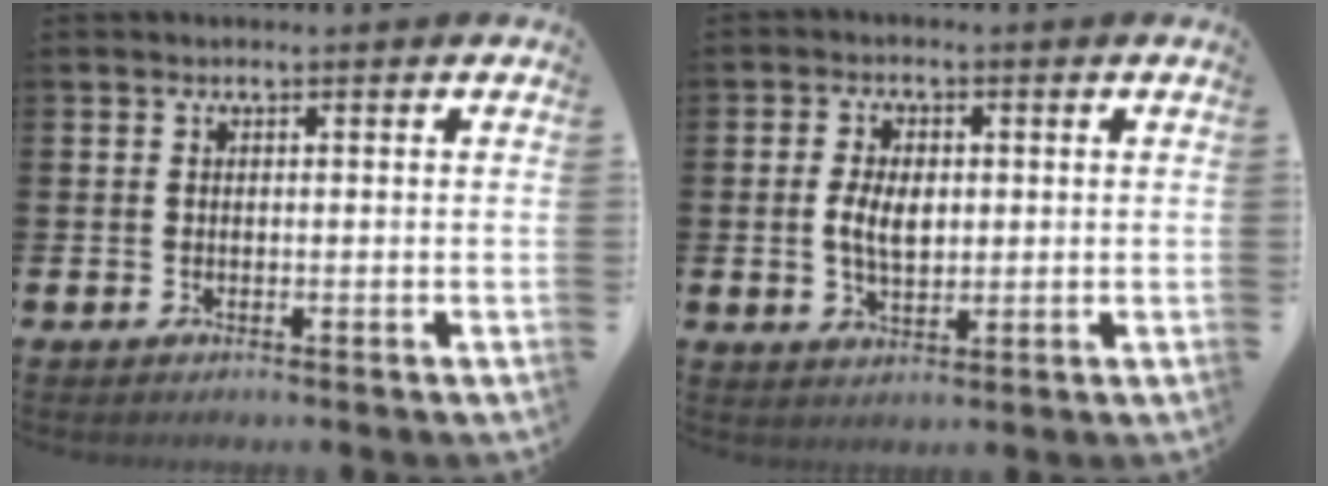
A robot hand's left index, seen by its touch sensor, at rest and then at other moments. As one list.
[{"total": 4.5, "force": [0.4, 2.6, 3.6], "torque": [-0.065, 0.007, 0.004]}]